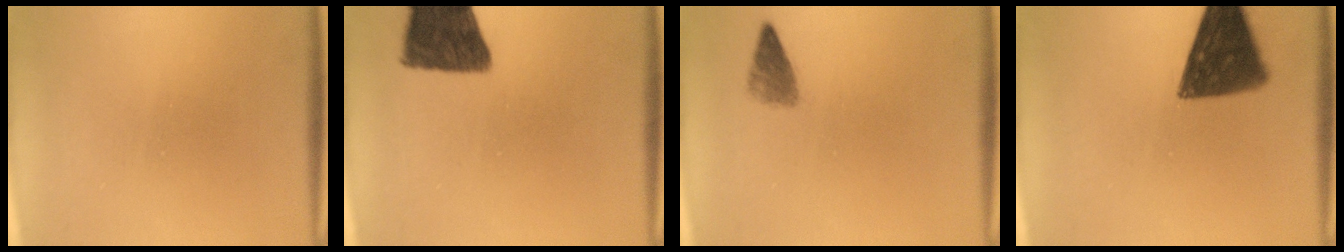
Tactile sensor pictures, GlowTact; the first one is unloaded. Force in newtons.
{"total": 12.5}
{"total": 2.2}
{"total": 12.4}